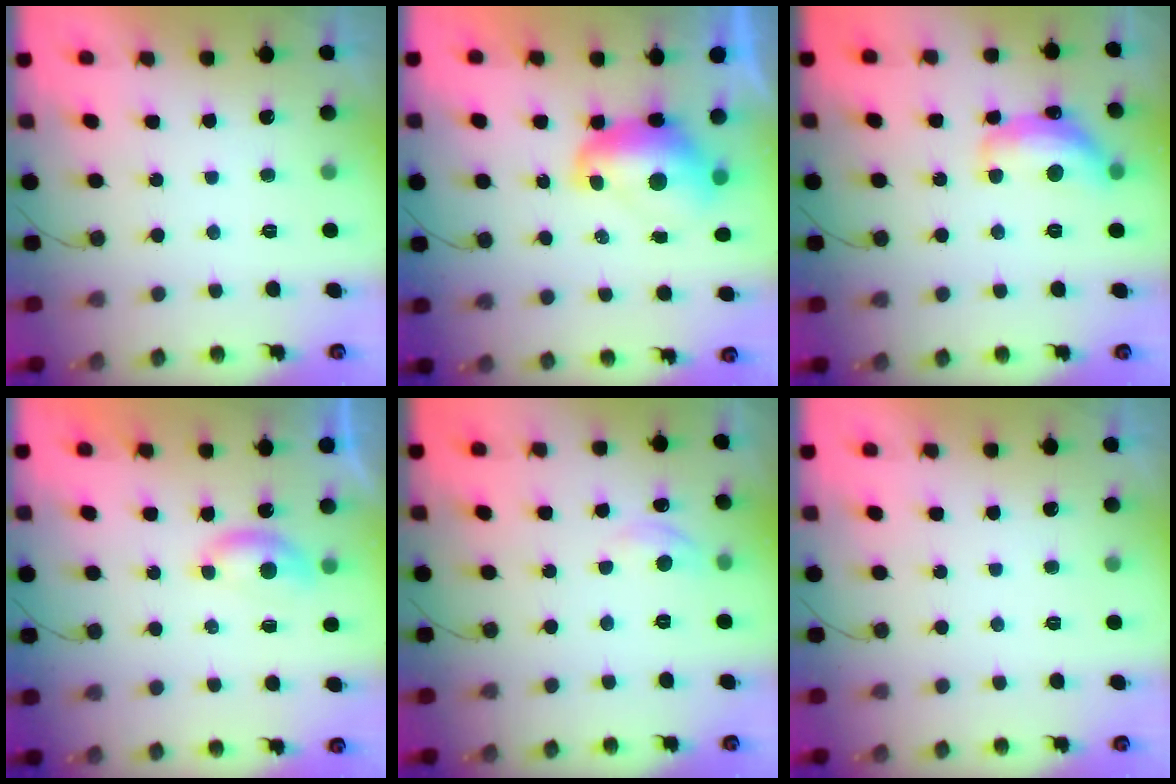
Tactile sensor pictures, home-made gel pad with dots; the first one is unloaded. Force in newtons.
{"total": 8.7, "press": 8.6, "slide": 0.9}
{"total": 15.8, "press": 15.8, "slide": 1.0}
{"total": 4.0, "press": 4.0, "slide": 0.5}
{"total": 5.2, "press": 5.1, "slide": 0.7}
{"total": 0.0}